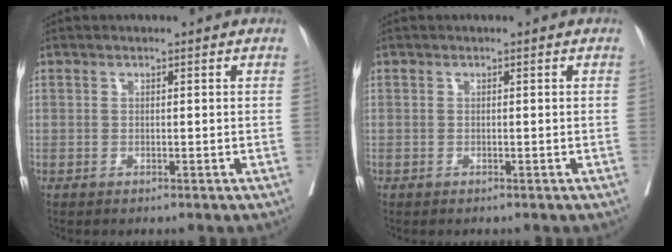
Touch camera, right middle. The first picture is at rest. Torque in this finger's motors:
{"motor_torque": [-0.14, -0.08, 0.04, 0.00]}